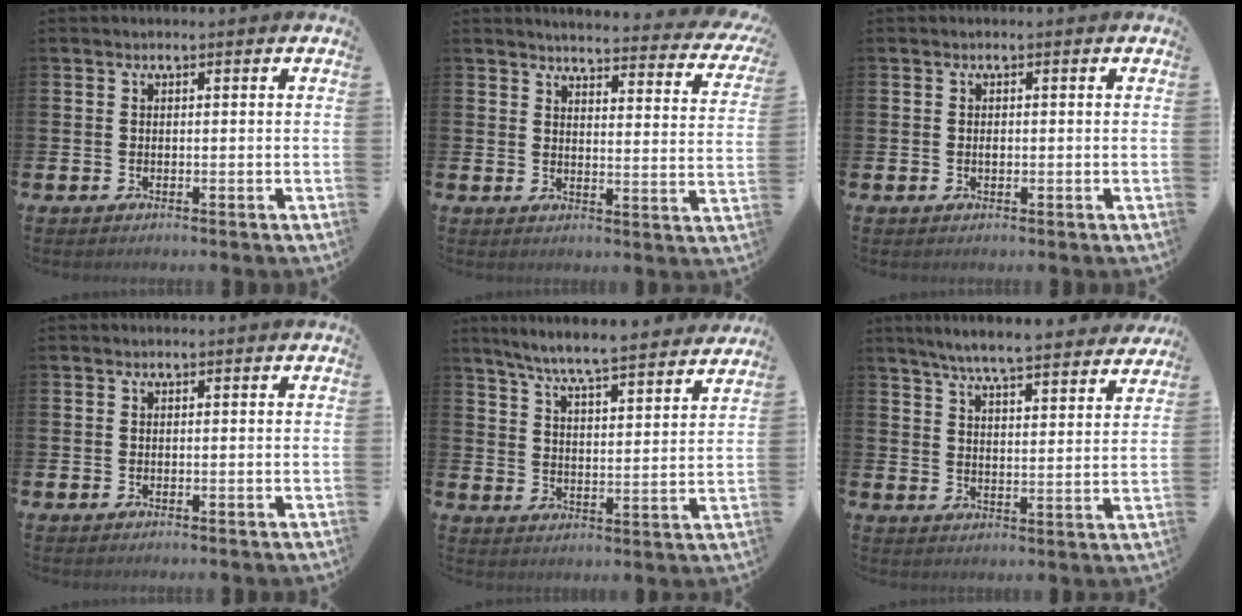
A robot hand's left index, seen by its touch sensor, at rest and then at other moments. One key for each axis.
{"total": 3.7, "fx": 3.6, "fy": 0.4, "fz": 0.8, "tx": -0.020, "ty": -0.037, "tz": 0.056}
{"total": 0.7, "fx": 0.0, "fy": 0.4, "fz": 0.6, "tx": -0.009, "ty": 0.002, "tz": -0.003}
{"total": 0.0}
{"total": 7.2, "fx": 6.9, "fy": -0.1, "fz": 2.2, "tx": -0.070, "ty": -0.048, "tz": 0.119}
{"total": 6.7, "fx": 6.4, "fy": 0.2, "fz": 2.0, "tx": -0.055, "ty": -0.042, "tz": 0.111}